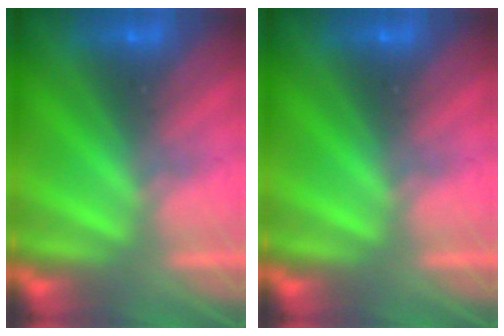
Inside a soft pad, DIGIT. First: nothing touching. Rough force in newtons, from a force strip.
{"total": 0.0}